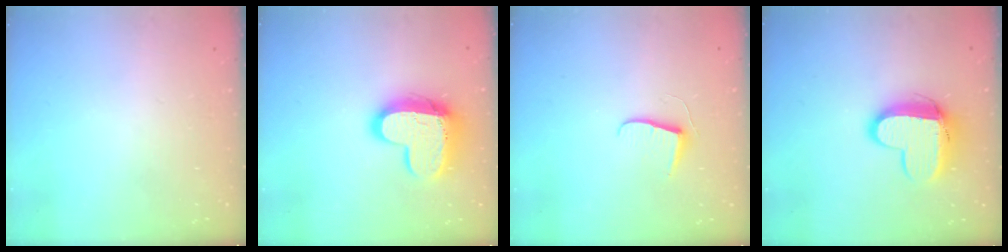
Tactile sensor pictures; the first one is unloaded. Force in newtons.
{"total": 15.1, "press": 15.0, "slide": 1.2}
{"total": 6.8, "press": 6.8, "slide": 0.5}
{"total": 12.0, "press": 11.9, "slide": 1.2}